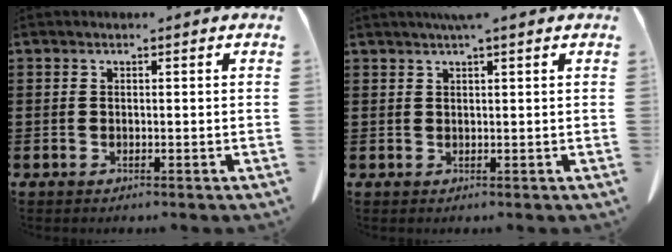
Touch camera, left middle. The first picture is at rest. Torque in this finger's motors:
{"motor_torque": [0.99, -0.71, 0.09, 0.07]}